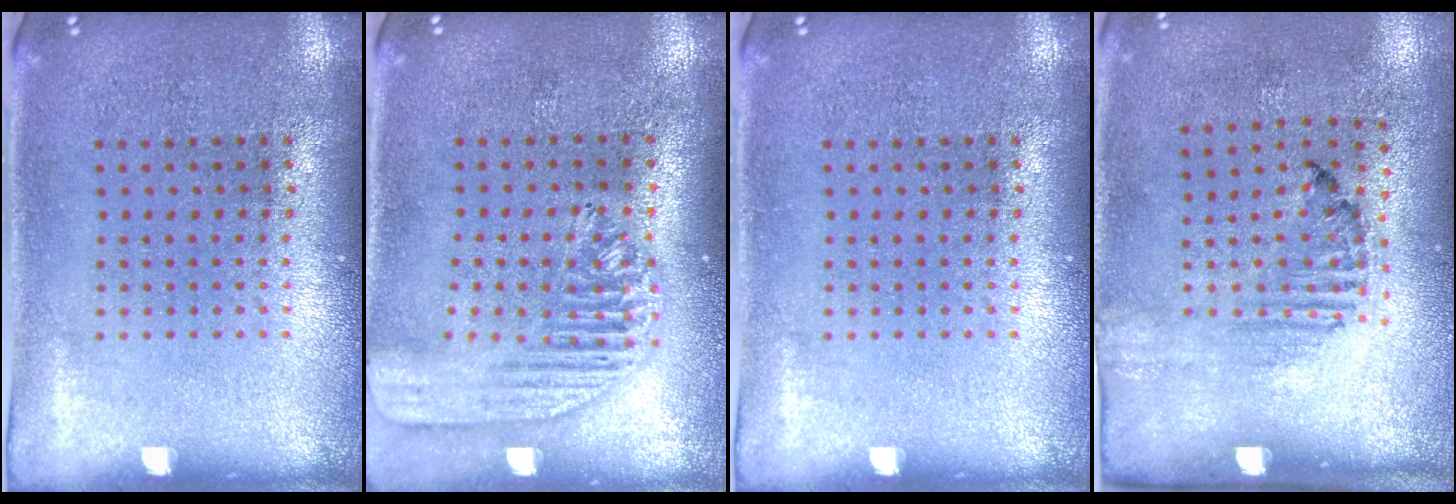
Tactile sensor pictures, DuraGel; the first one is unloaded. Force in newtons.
{"total": 1.6, "press": 1.4, "slide": 0.6}
{"total": 0.0}
{"total": 1.5, "press": 1.2, "slide": 1.0}